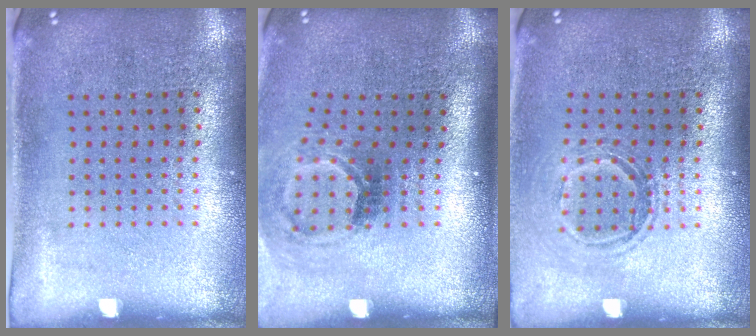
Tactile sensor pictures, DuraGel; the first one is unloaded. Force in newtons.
{"total": 1.9, "press": 1.2, "slide": 1.5}
{"total": 1.5, "press": 1.2, "slide": 0.9}